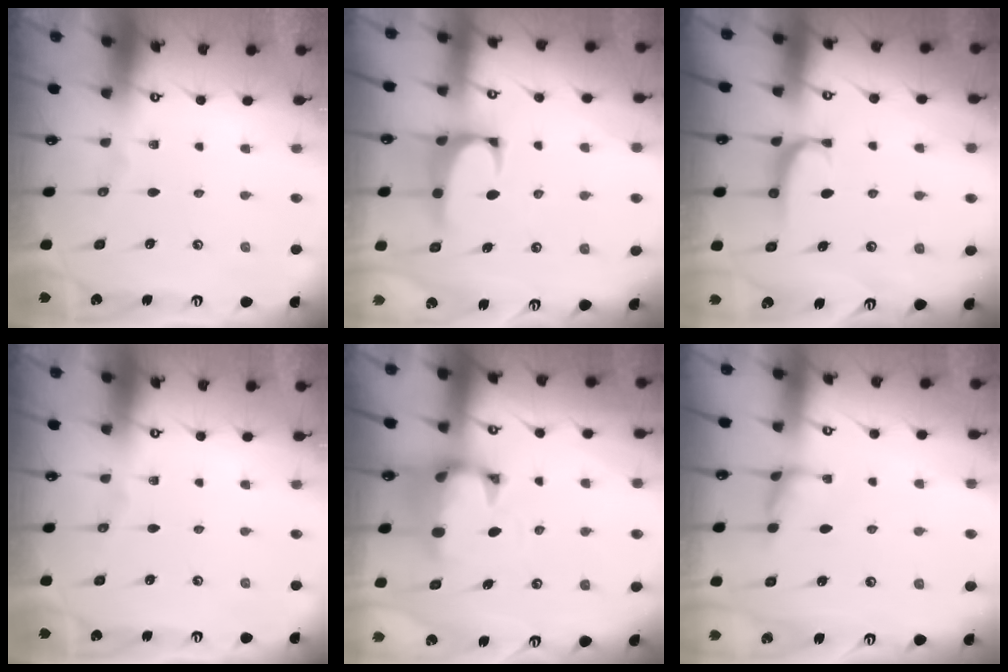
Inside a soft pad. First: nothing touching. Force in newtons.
{"total": 1.6, "press": 1.3, "slide": 0.8}
{"total": 0.8, "press": 0.7, "slide": 0.4}
{"total": 0.0}
{"total": 1.6, "press": 0.7, "slide": 1.4}
{"total": 1.8, "press": 1.7, "slide": 0.5}